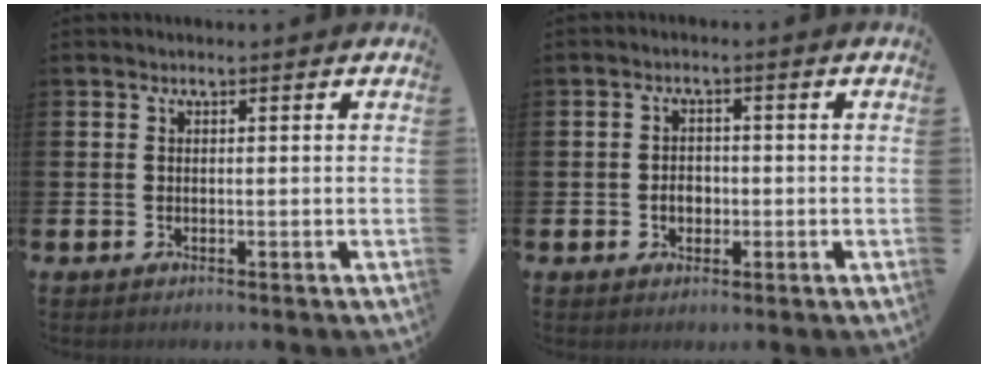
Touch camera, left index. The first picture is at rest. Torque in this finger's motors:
{"motor_torque": [0.06, 0.03, 0.04, 0.03]}